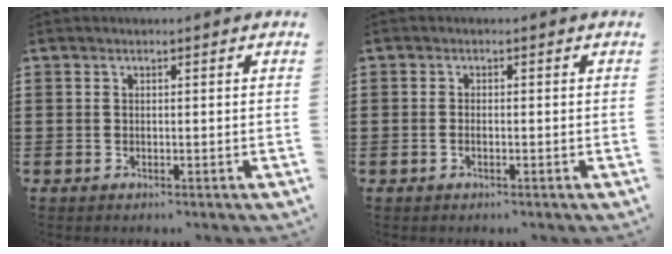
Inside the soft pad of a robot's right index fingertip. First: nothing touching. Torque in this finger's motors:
{"motor_torque": [-0.73, 1.06, -0.01, -0.01]}